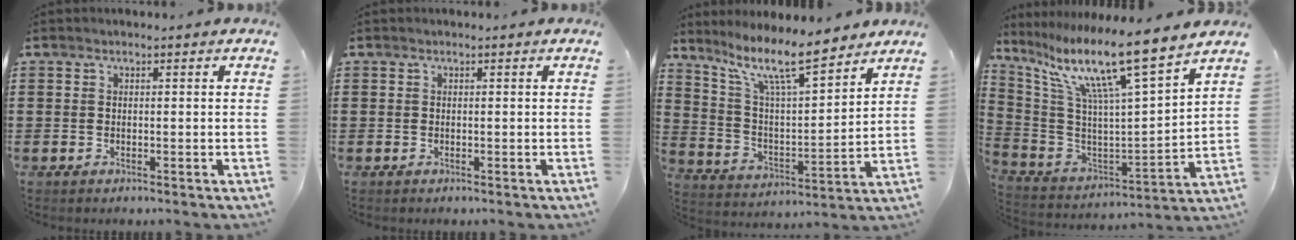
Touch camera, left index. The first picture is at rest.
{"total": 0.0}
{"total": 11.6, "force": [9.1, 1.8, 7.0], "torque": [-0.153, -0.038, 0.158]}
{"total": 12.6, "force": [9.0, -0.1, 8.7], "torque": [-0.189, -0.069, 0.140]}